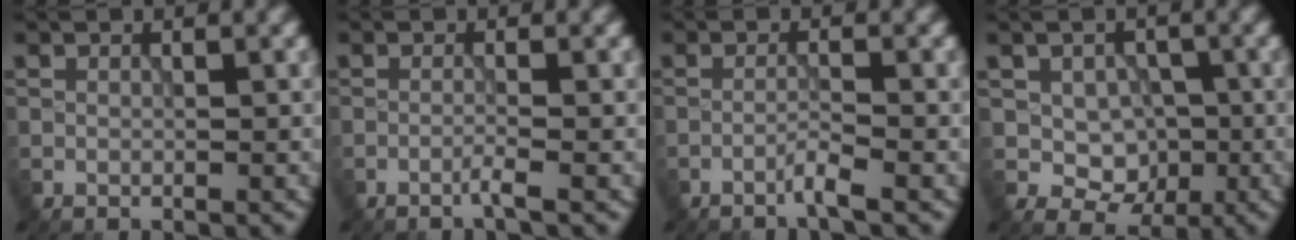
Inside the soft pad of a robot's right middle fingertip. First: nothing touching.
{"total": 1.2, "force": [-0.8, 0.0, 0.9], "torque": [-0.012, 0.006, -0.025]}
{"total": 1.6, "force": [-1.1, -0.1, 1.1], "torque": [-0.015, 0.009, -0.032]}
{"total": 4.0, "force": [-0.2, 3.3, 2.3], "torque": [-0.029, -0.004, -0.002]}